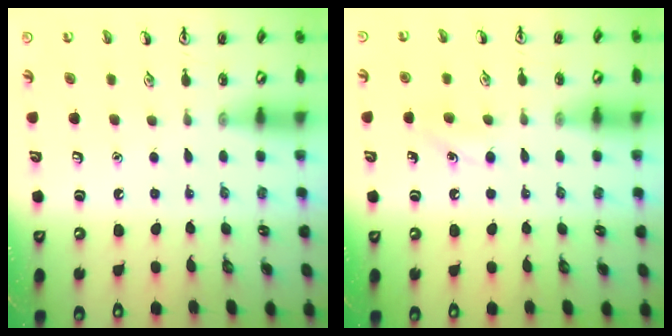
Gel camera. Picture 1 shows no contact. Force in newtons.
{"total": 6.5, "press": 6.2, "slide": 1.9}